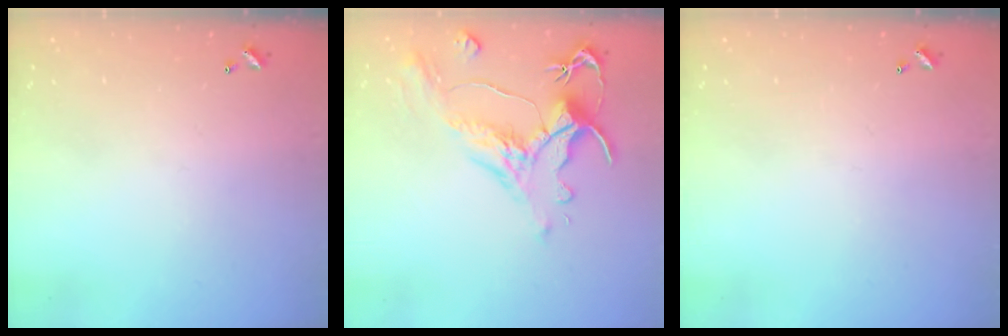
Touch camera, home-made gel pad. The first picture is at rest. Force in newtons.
{"total": 1.6, "press": 0.4, "slide": 1.5}
{"total": 0.0}